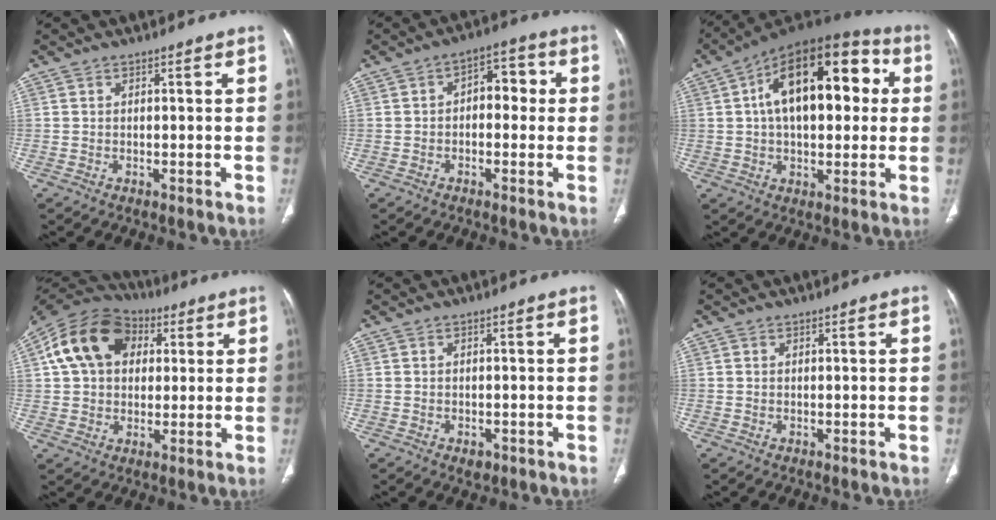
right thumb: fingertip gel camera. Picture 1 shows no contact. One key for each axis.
{"total": 6.4, "fx": 0.2, "fy": 4.0, "fz": 5.0, "tx": -0.041, "ty": 0.026, "tz": -0.007}
{"total": 22.1, "fx": 4.2, "fy": 11.7, "fz": 18.3, "tx": -0.252, "ty": 0.032, "tz": 0.055}
{"total": 16.5, "fx": 4.5, "fy": 12.1, "fz": 10.2, "tx": -0.175, "ty": 0.017, "tz": 0.070}
{"total": 1.5, "fx": -0.7, "fy": 1.1, "fz": 0.8, "tx": -0.004, "ty": 0.002, "tz": -0.002}
{"total": 0.0}